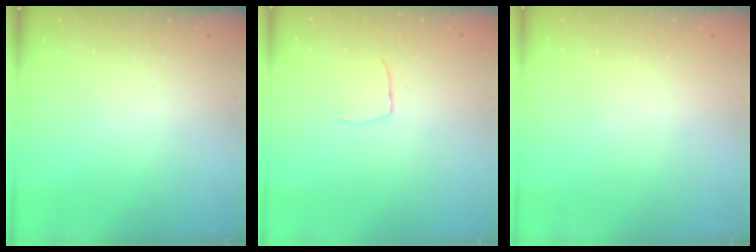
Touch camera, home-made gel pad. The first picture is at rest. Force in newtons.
{"total": 4.8, "press": 4.8, "slide": 0.4}
{"total": 0.0}